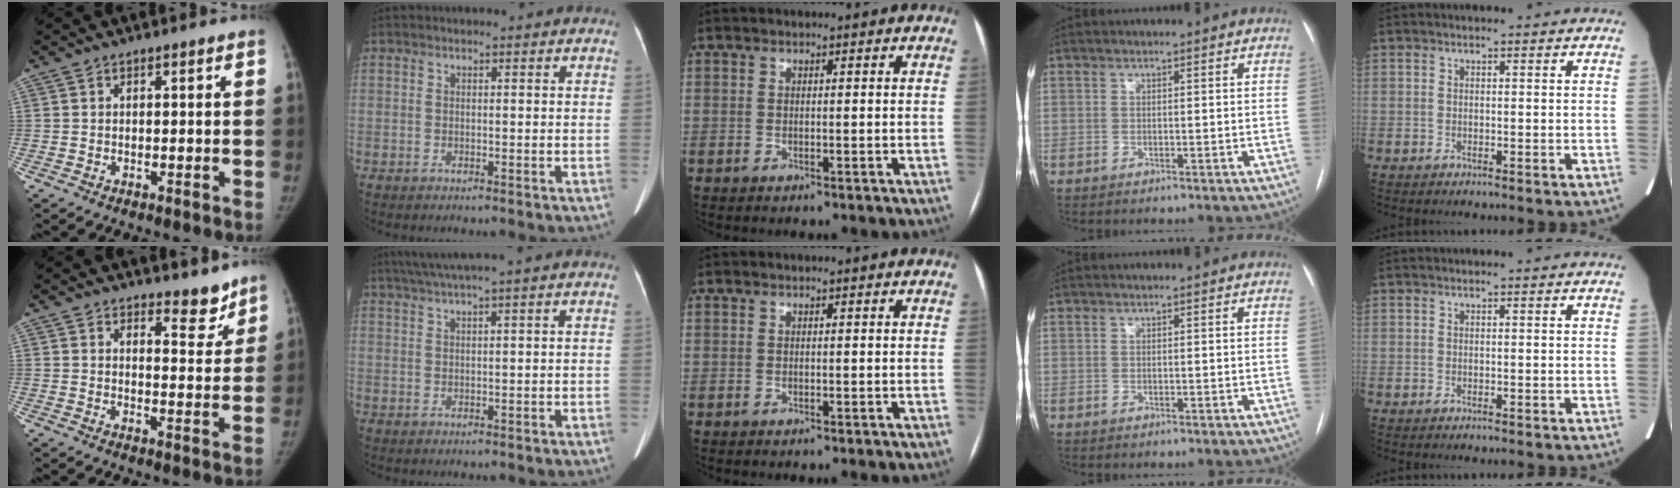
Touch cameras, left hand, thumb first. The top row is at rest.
{"thumb": {"total": 5.1, "force": [4.4, 1.9, 1.6], "torque": [0.005, -0.039, 0.064]}, "index": {"total": 4.2, "force": [2.8, -1.1, 2.9], "torque": [-0.060, 0.016, 0.056]}}